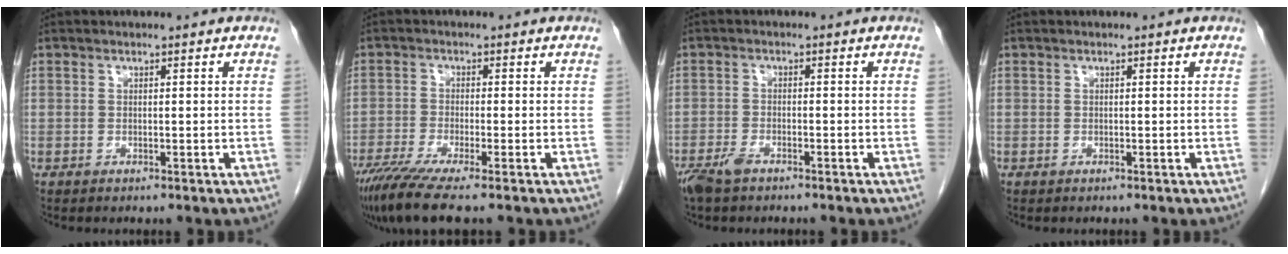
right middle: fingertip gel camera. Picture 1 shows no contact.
{"total": 7.9, "force": [-6.0, -0.2, 5.1], "torque": [-0.088, -0.022, -0.104]}
{"total": 3.8, "force": [-2.9, 1.0, 2.2], "torque": [-0.047, -0.006, -0.054]}
{"total": 0.0}